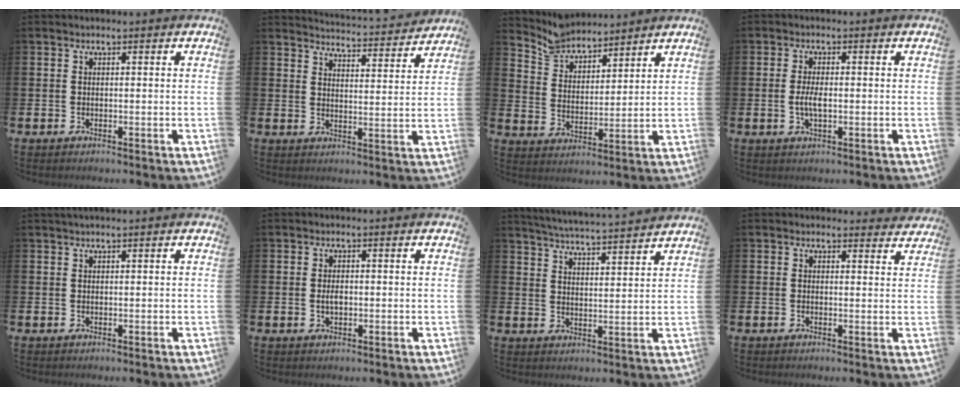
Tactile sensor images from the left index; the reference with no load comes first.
{"total": 4.5, "force": [4.4, 0.1, 0.1], "torque": [-0.015, -0.040, 0.075]}
{"total": 5.9, "force": [5.7, 1.7, 0.1], "torque": [-0.036, -0.033, 0.103]}
{"total": 2.9, "force": [-0.3, 1.1, 2.7], "torque": [-0.046, -0.001, -0.007]}
{"total": 0.6, "force": [0.5, 0.0, 0.3], "torque": [-0.014, 0.005, 0.011]}
{"total": 1.6, "force": [-0.1, 0.8, 1.3], "torque": [-0.023, 0.003, -0.003]}
{"total": 5.2, "force": [5.2, -0.4, 0.7], "torque": [-0.036, -0.037, 0.091]}
{"total": 1.6, "force": [1.5, 0.6, 0.0], "torque": [0.005, -0.004, 0.026]}